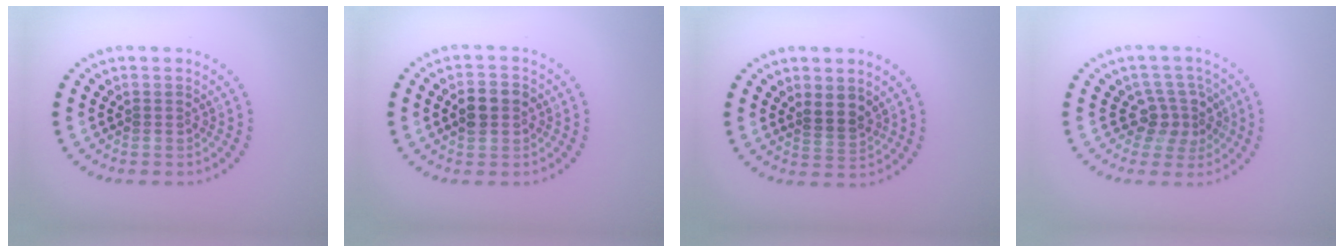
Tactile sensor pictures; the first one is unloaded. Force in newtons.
{"total": 2.9, "press": 2.9, "slide": 0.2}
{"total": 1.6, "press": 1.2, "slide": 1.0}
{"total": 2.8, "press": 2.2, "slide": 1.7}